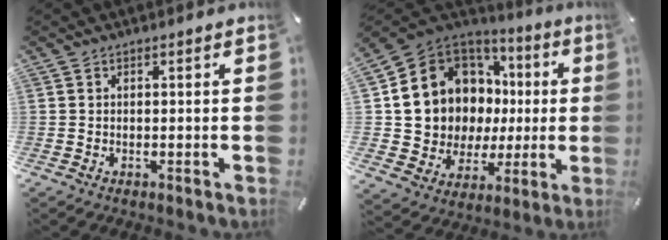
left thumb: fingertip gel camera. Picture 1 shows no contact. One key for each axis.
{"total": 12.6, "fx": 3.1, "fy": 11.6, "fz": 3.8, "tx": -0.071, "ty": -0.053, "tz": 0.084}